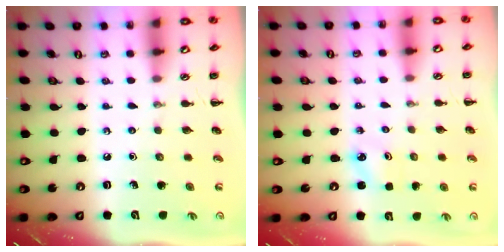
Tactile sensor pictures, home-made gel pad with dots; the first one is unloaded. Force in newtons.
{"total": 1.9, "press": 1.8, "slide": 0.5}